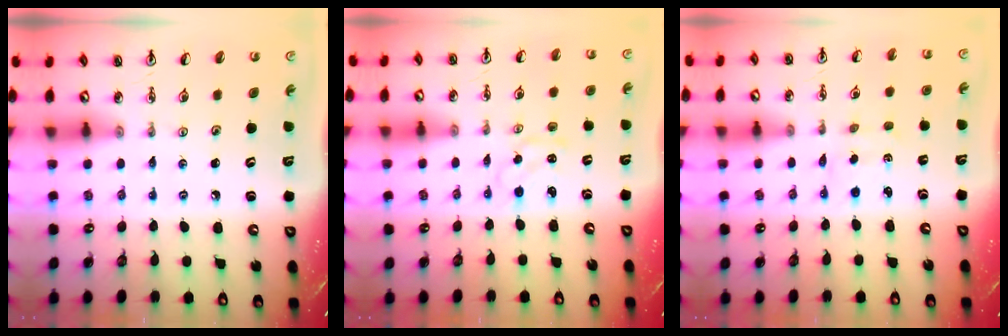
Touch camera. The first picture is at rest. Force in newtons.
{"total": 1.4, "press": 1.4, "slide": 0.3}
{"total": 1.3, "press": 1.2, "slide": 0.6}